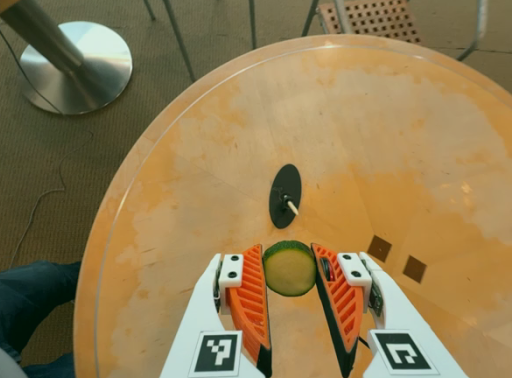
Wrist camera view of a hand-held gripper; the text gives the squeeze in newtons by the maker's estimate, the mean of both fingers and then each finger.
{"total": 7.7, "left": 7.6, "right": 7.9}